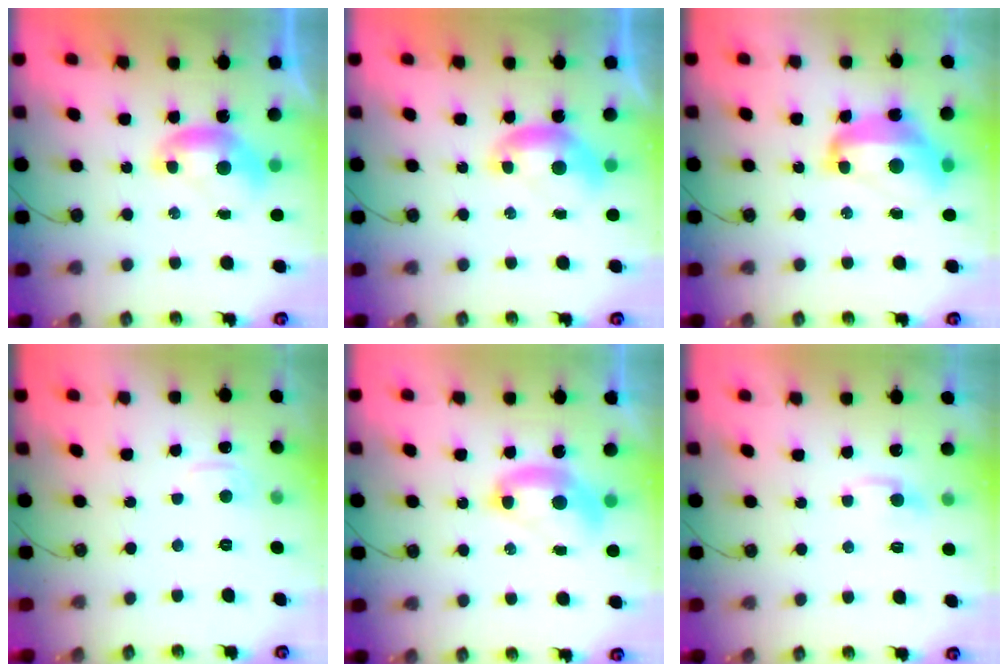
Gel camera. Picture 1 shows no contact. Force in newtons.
{"total": 0.0}
{"total": 8.3, "press": 8.2, "slide": 1.2}
{"total": 2.0, "press": 1.9, "slide": 0.6}
{"total": 2.7, "press": 2.7, "slide": 0.1}
{"total": 0.0}